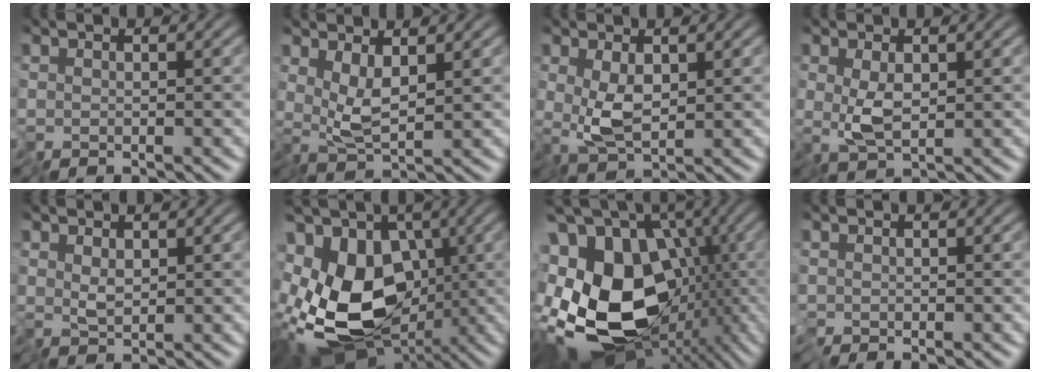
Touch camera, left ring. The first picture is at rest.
{"total": 2.5, "force": [0.8, 0.2, 2.4], "torque": [-0.053, -0.005, 0.019]}
{"total": 3.0, "force": [0.2, 1.3, 2.7], "torque": [-0.063, -0.002, 0.007]}
{"total": 2.2, "force": [0.0, 0.7, 2.1], "torque": [-0.043, 0.001, 0.004]}
{"total": 1.2, "force": [0.5, 0.3, 1.0], "torque": [-0.023, 0.000, 0.012]}
{"total": 13.6, "force": [-1.7, 8.8, 10.3], "torque": [-0.196, -0.012, -0.039]}
{"total": 20.6, "force": [-0.6, 15.1, 14.0], "torque": [-0.267, -0.015, 0.009]}
{"total": 0.0}